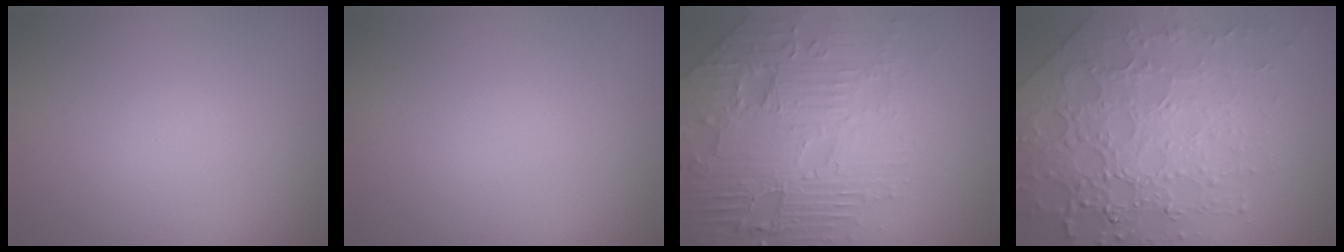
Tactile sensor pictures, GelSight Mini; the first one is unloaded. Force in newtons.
{"total": 0.0}
{"total": 8.4, "press": 6.0, "slide": 5.8}
{"total": 8.1, "press": 5.6, "slide": 5.9}